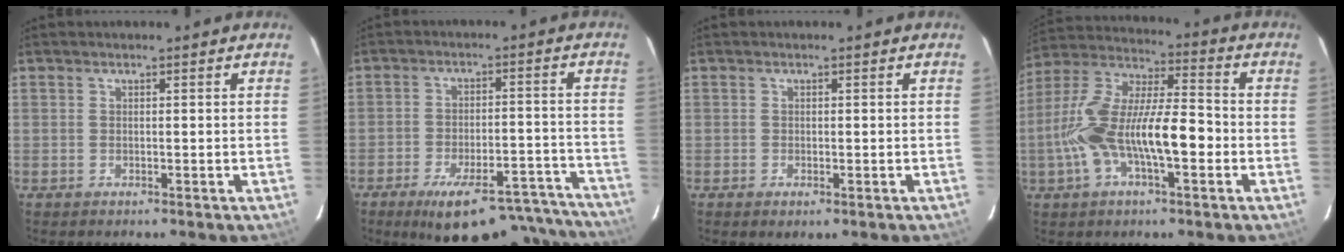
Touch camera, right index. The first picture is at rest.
{"total": 22.5, "force": [-18.9, 6.5, 10.4], "torque": [-0.157, 0.009, -0.237]}
{"total": 1.4, "force": [-0.6, 0.7, 1.0], "torque": [-0.018, -0.006, -0.009]}
{"total": 17.5, "force": [-4.1, 5.6, 16.0], "torque": [-0.308, 0.001, -0.078]}